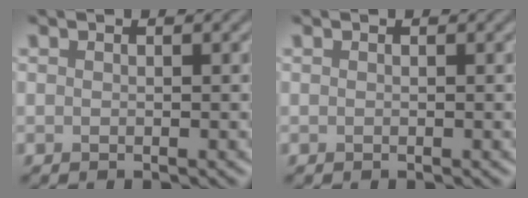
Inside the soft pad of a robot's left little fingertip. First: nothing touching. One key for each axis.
{"total": 0.0}